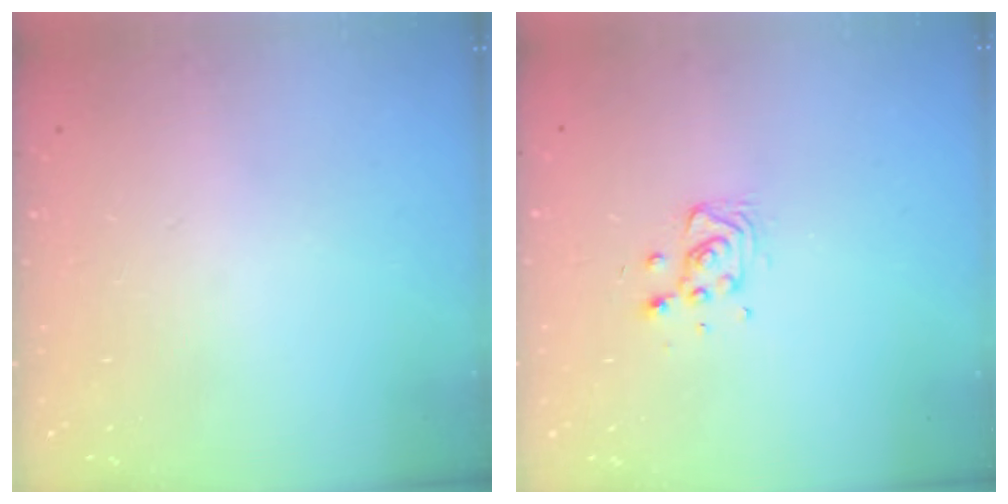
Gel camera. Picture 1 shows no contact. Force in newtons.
{"total": 7.3, "press": 7.1, "slide": 2.0}